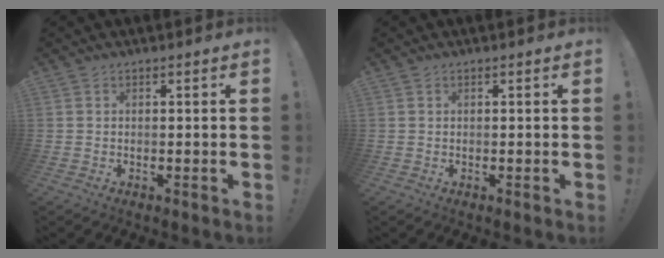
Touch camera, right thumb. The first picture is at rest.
{"total": 0.0}